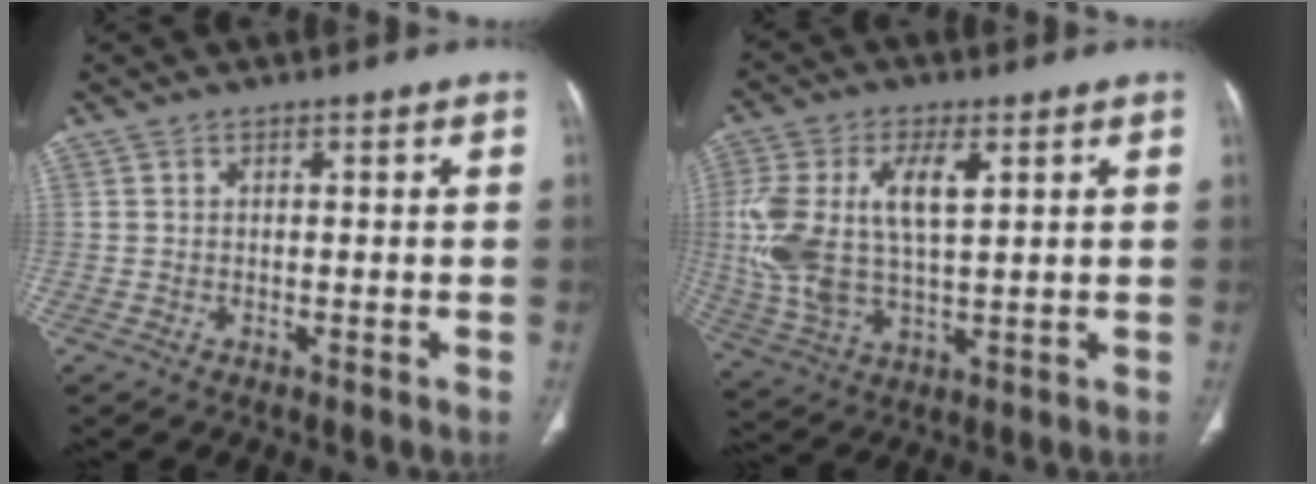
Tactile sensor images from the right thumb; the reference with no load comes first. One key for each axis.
{"total": 15.5, "fx": 3.1, "fy": 7.6, "fz": 13.2, "tx": -0.293, "ty": 0.005, "tz": 0.066}